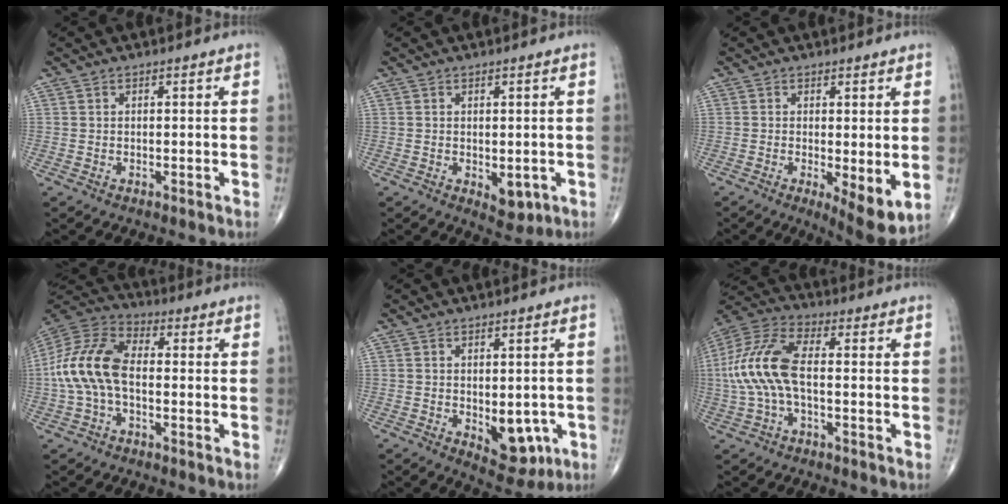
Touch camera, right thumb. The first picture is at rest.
{"total": 3.8, "force": [-0.8, 2.2, 3.0], "torque": [-0.022, -0.006, -0.001]}
{"total": 6.9, "force": [-0.8, 2.2, 6.5], "torque": [-0.093, -0.021, -0.011]}
{"total": 13.5, "force": [-1.2, 7.7, 11.1], "torque": [-0.237, 0.035, -0.032]}
{"total": 7.5, "force": [-1.7, 4.3, 5.9], "torque": [-0.042, -0.006, -0.008]}
{"total": 13.4, "force": [-0.8, 6.0, 12.0], "torque": [-0.277, 0.032, -0.020]}